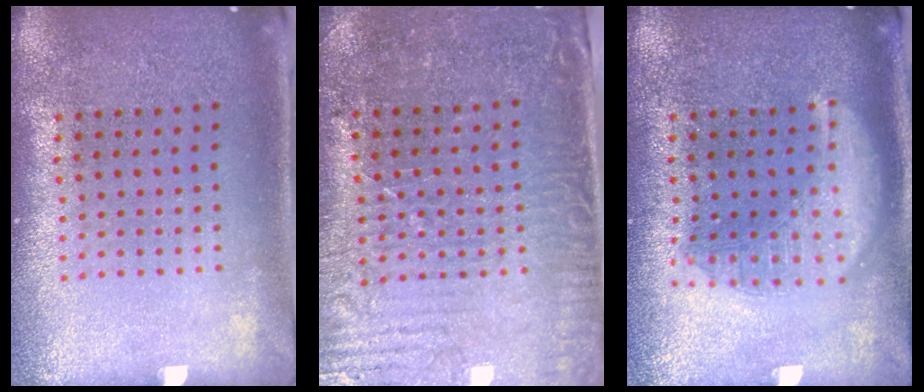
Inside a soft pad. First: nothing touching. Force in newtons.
{"total": 3.5, "press": 3.1, "slide": 1.5}
{"total": 2.1, "press": 2.1, "slide": 0.1}